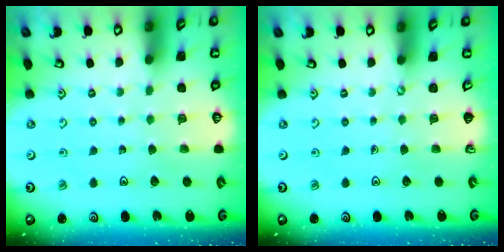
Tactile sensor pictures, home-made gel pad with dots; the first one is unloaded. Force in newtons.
{"total": 0.0}